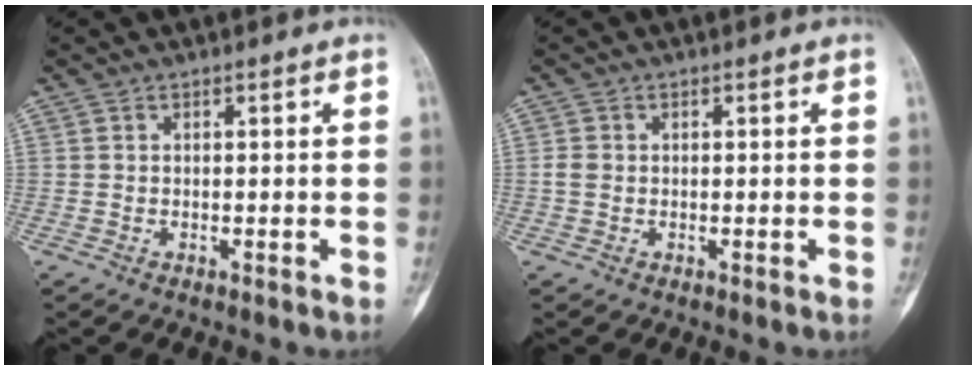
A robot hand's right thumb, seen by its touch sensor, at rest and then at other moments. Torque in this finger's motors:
{"motor_torque": [0.31, 0.52, 0.09, -0.07, 0.05]}